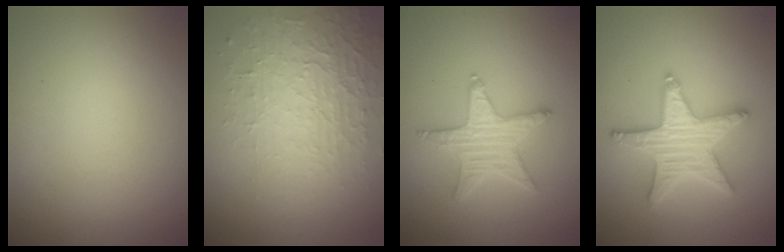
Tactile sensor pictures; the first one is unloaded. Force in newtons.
{"total": 3.7, "press": 3.4, "slide": 1.4}
{"total": 3.4, "press": 3.2, "slide": 1.0}
{"total": 4.9, "press": 4.9, "slide": 0.9}